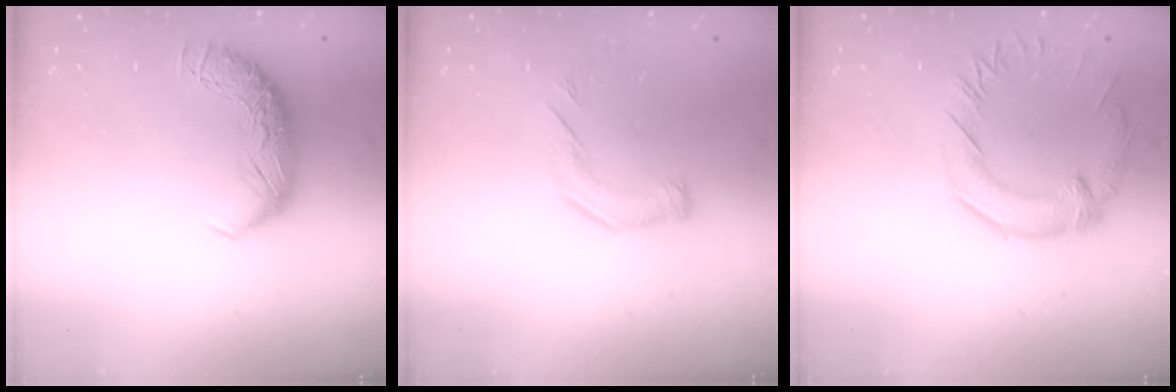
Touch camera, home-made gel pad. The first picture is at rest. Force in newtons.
{"total": 4.1, "press": 4.1, "slide": 0.7}
{"total": 1.5, "press": 0.5, "slide": 1.4}